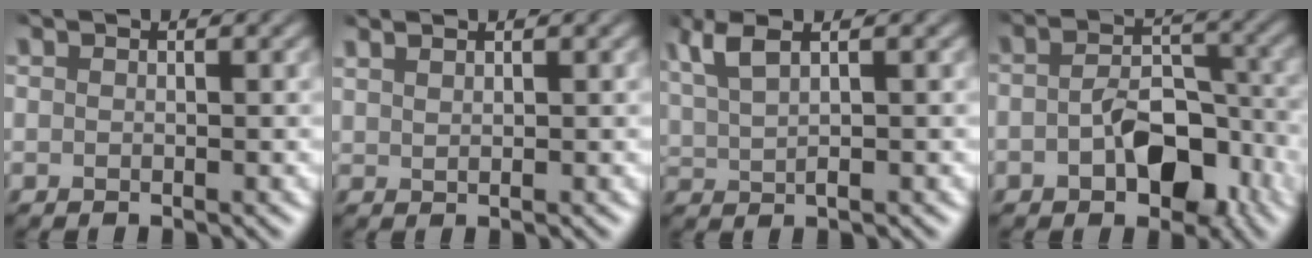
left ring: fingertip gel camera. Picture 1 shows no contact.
{"total": 1.5, "force": [1.3, -0.1, 0.6], "torque": [-0.015, 0.006, 0.028]}
{"total": 3.6, "force": [2.1, 0.7, 2.8], "torque": [-0.072, 0.013, 0.051]}
{"total": 5.7, "force": [-2.5, 3.3, 4.0], "torque": [-0.052, -0.001, -0.043]}